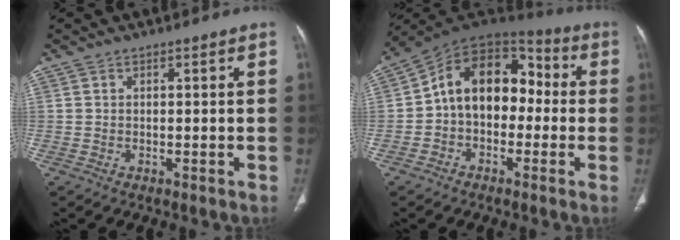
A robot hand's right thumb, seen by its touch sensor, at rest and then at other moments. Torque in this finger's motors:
{"motor_torque": [-0.25, 1.44, 0.37, 0.12, 0.14]}